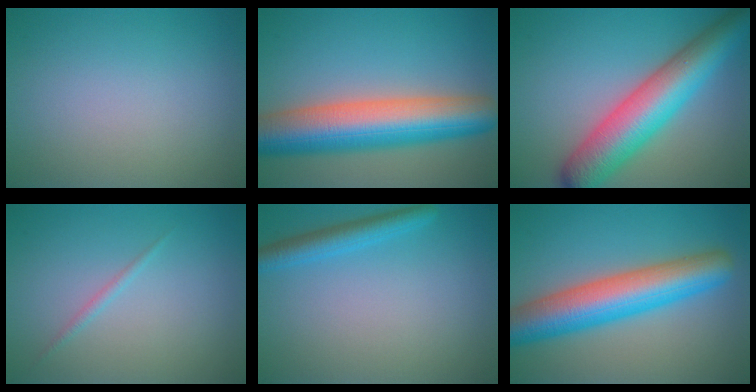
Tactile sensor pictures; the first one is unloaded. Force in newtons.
{"total": 10.9, "press": 10.9, "slide": 0.1}
{"total": 9.3, "press": 9.3, "slide": 0.3}
{"total": 0.7, "press": 0.7, "slide": 0.1}
{"total": 2.8, "press": 2.8, "slide": 0.1}
{"total": 9.0, "press": 9.0, "slide": 0.2}